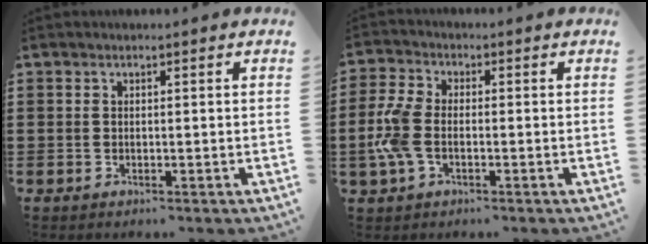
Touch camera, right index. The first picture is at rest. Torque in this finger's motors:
{"motor_torque": [1.79, -0.35, 0.80, 0.21]}